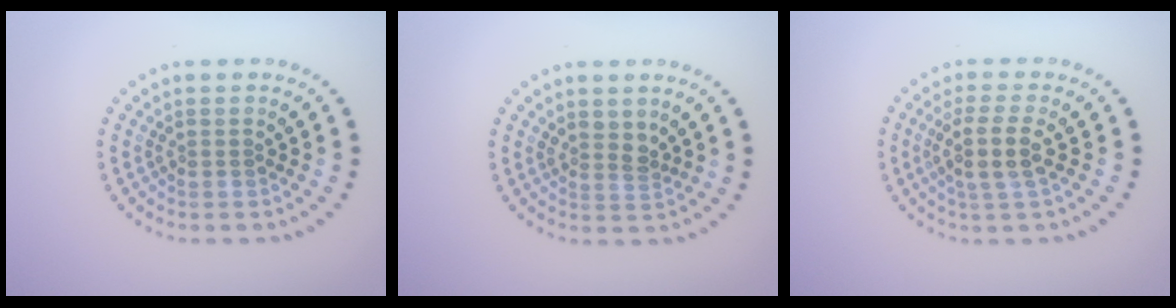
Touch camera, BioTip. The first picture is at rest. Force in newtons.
{"total": 1.4, "press": 1.1, "slide": 0.9}
{"total": 3.1, "press": 2.7, "slide": 1.5}